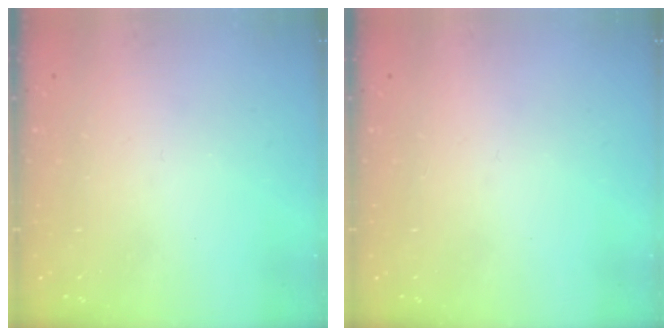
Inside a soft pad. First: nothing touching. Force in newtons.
{"total": 0.0}